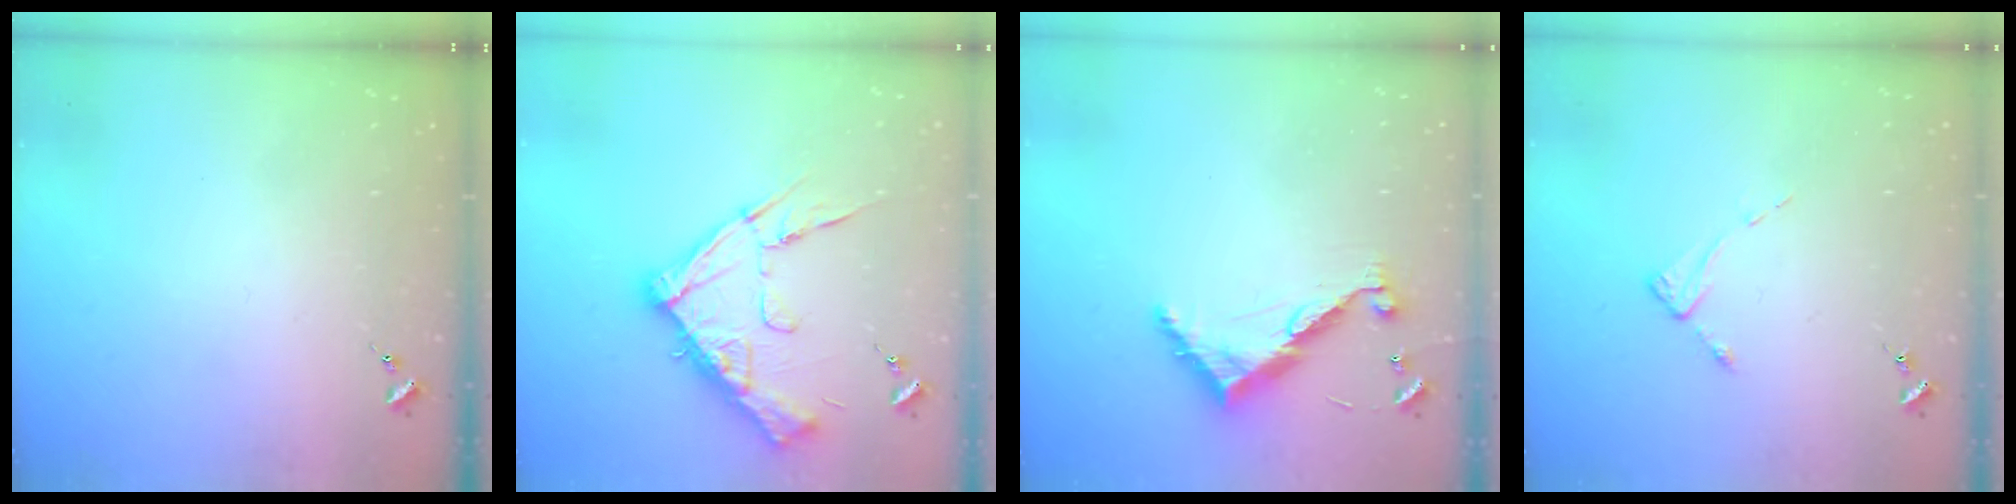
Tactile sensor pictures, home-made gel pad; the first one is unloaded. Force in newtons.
{"total": 15.4, "press": 15.4, "slide": 0.4}
{"total": 9.0, "press": 9.0, "slide": 0.5}
{"total": 2.6, "press": 2.6, "slide": 0.4}